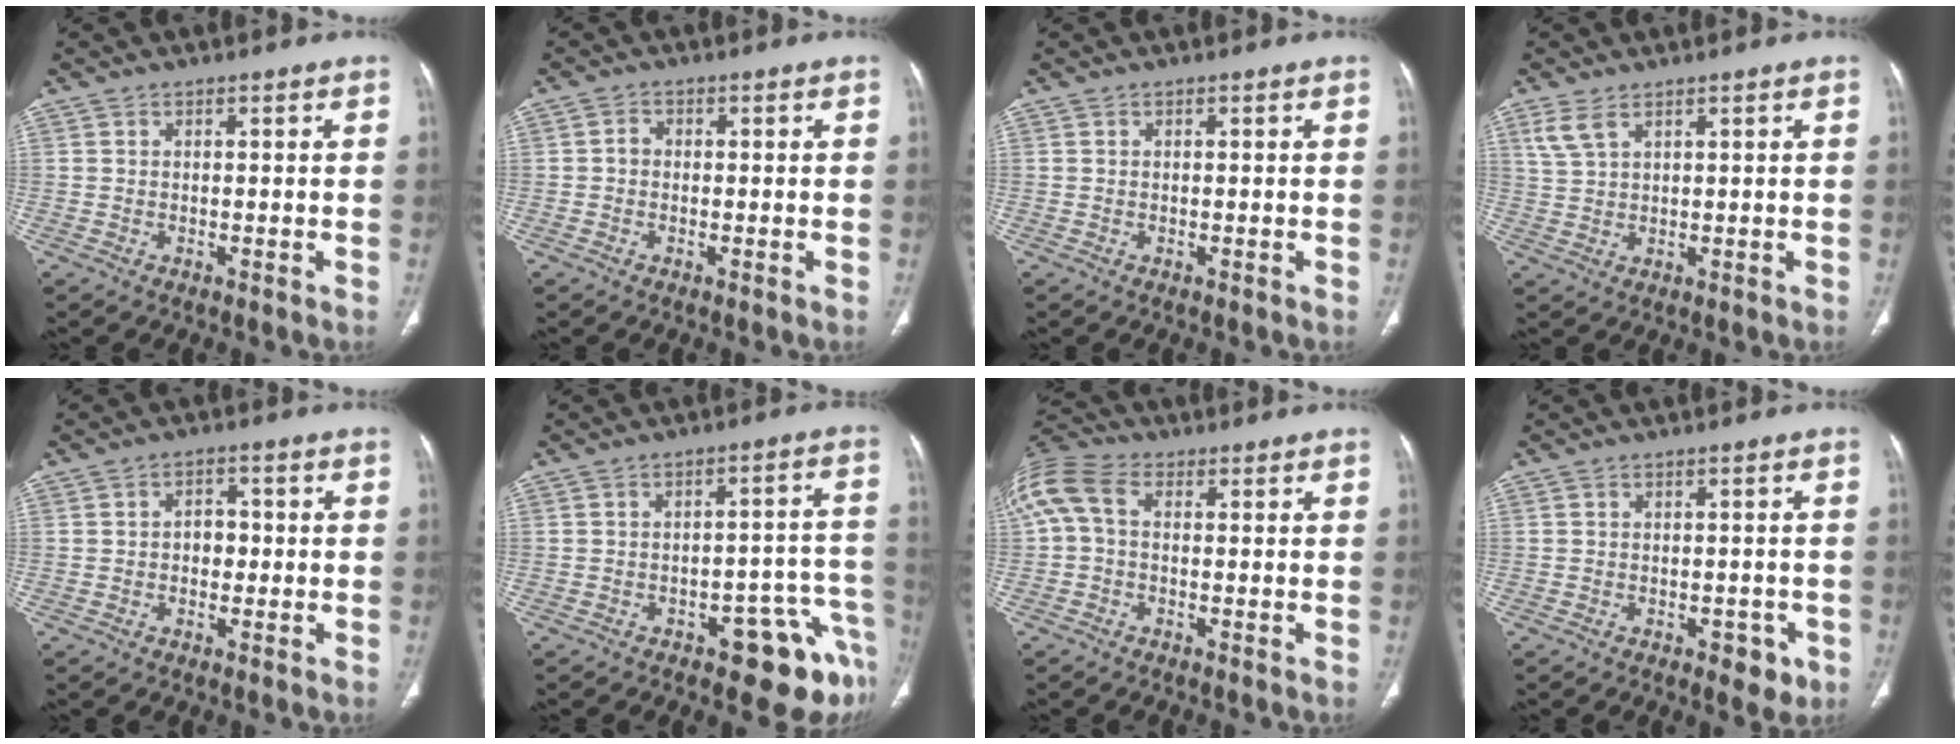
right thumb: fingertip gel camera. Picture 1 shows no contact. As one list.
[{"total": 1.5, "force": [-0.3, 1.3, 0.8], "torque": [-0.007, 0.005, -0.011]}, {"total": 0.0}, {"total": 3.7, "force": [2.3, 1.5, 2.4], "torque": [-0.058, 0.002, 0.058]}, {"total": 3.6, "force": [-0.3, 2.6, 2.4], "torque": [-0.019, 0.012, -0.011]}, {"total": 11.8, "force": [-7.2, 4.6, 8.2], "torque": [-0.055, 0.066, -0.091]}, {"total": 10.1, "force": [0.8, 6.6, 7.7], "torque": [-0.174, 0.031, 0.006]}, {"total": 4.2, "force": [-2.0, 2.4, 2.8], "torque": [-0.016, 0.007, -0.023]}]